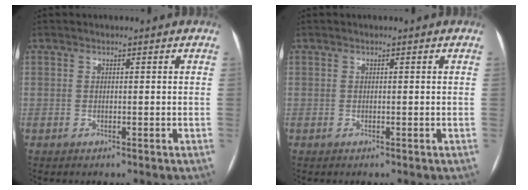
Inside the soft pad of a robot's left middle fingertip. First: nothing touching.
{"total": 0.0}